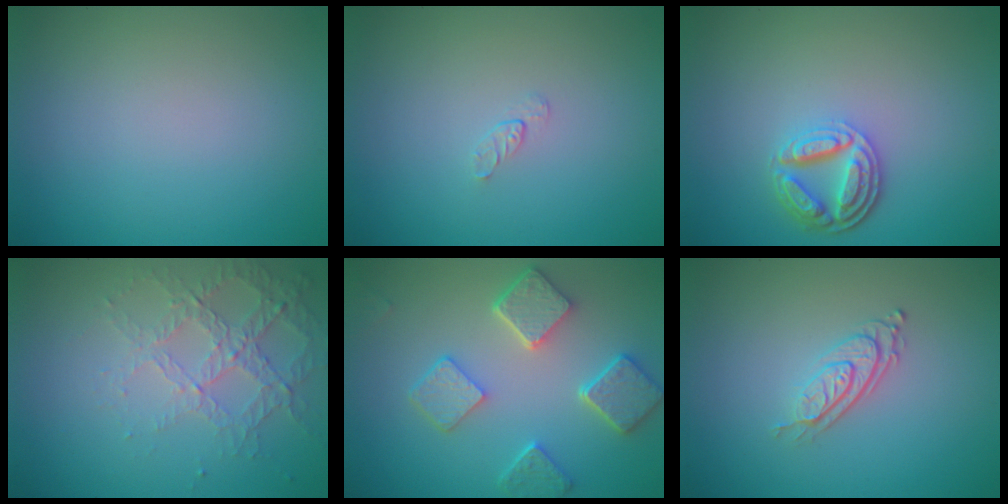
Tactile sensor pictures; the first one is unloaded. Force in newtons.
{"total": 0.5, "press": 0.3, "slide": 0.4}
{"total": 4.1, "press": 3.3, "slide": 2.5}
{"total": 4.2, "press": 2.9, "slide": 3.1}
{"total": 5.4, "press": 4.2, "slide": 3.3}
{"total": 2.7, "press": 2.0, "slide": 1.9}